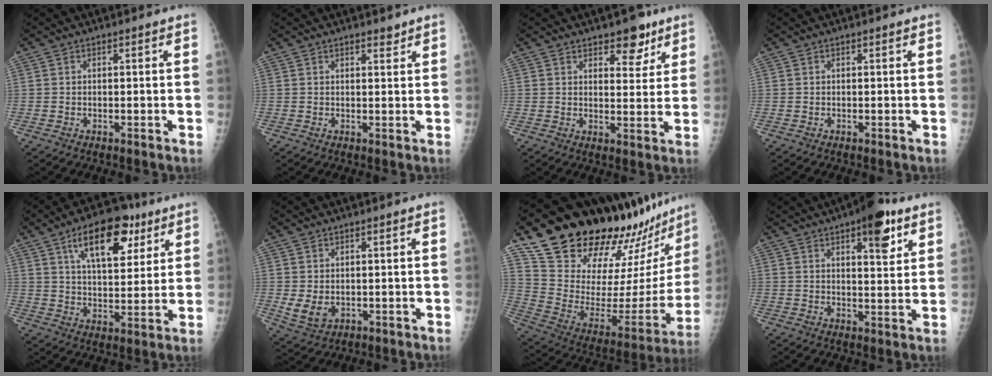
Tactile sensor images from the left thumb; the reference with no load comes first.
{"total": 1.8, "force": [1.5, 0.7, 0.8], "torque": [-0.002, -0.010, 0.020]}
{"total": 6.9, "force": [4.6, 3.4, 3.8], "torque": [-0.019, -0.026, 0.064]}
{"total": 0.0}
{"total": 15.5, "force": [8.0, 7.5, 10.9], "torque": [-0.131, -0.024, 0.128]}
{"total": 4.3, "force": [0.1, 3.3, 2.8], "torque": [-0.043, -0.012, 0.015]}
{"total": 32.4, "force": [27.6, 7.5, 15.2], "torque": [-0.214, -0.182, 0.403]}
{"total": 10.1, "force": [5.6, 3.6, 7.6], "torque": [-0.082, -0.023, 0.074]}